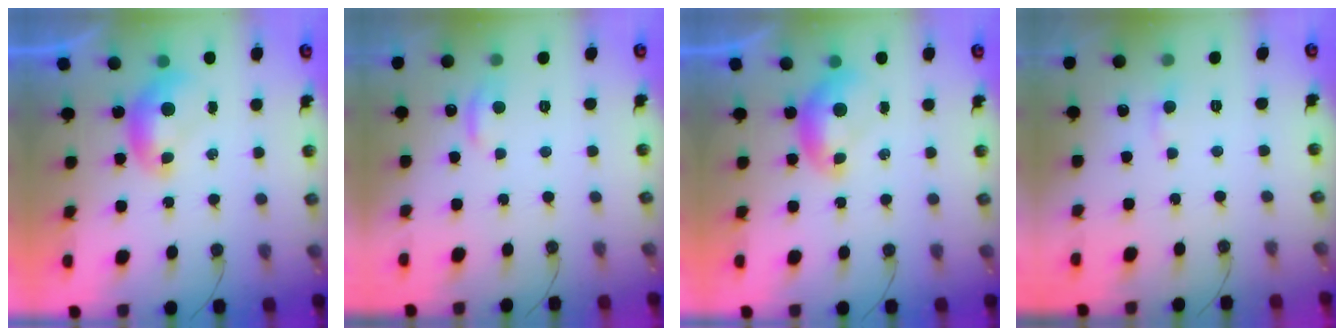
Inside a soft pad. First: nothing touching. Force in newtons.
{"total": 0.7, "press": 0.0, "slide": 0.7}
{"total": 0.0}
{"total": 0.6, "press": 0.1, "slide": 0.6}